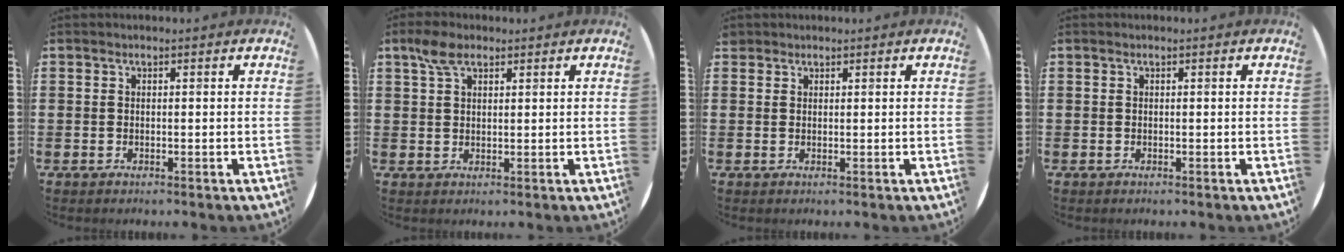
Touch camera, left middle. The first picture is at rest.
{"total": 3.6, "force": [2.4, 1.7, 2.1], "torque": [-0.038, 0.003, 0.042]}
{"total": 0.8, "force": [0.8, 0.2, -0.1], "torque": [0.000, 0.001, 0.016]}
{"total": 0.0}